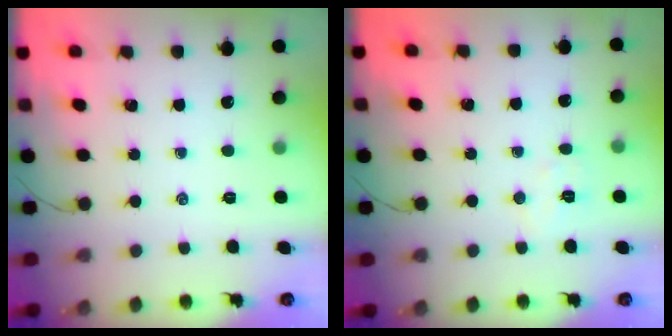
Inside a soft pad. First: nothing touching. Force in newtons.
{"total": 4.7, "press": 4.6, "slide": 1.0}